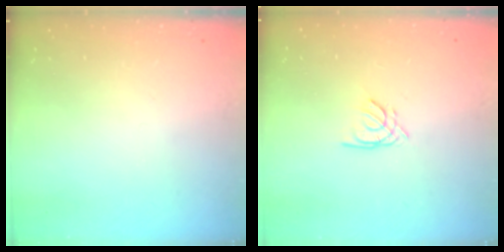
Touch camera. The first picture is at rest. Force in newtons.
{"total": 1.5, "press": 1.4, "slide": 0.4}